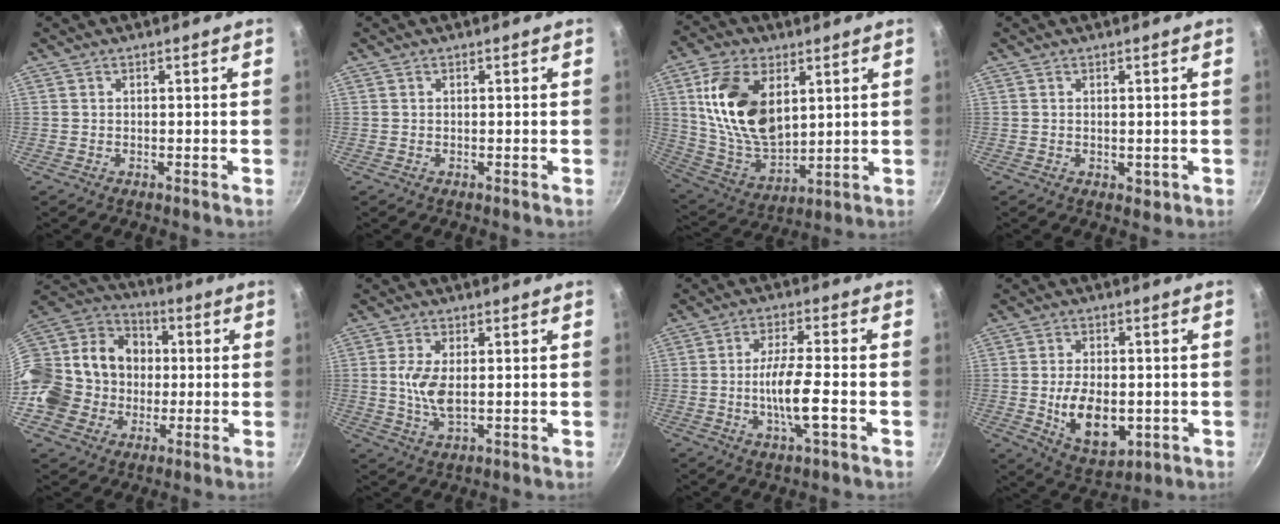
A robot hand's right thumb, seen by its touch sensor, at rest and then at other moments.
{"total": 0.0}
{"total": 18.6, "force": [5.2, 11.2, 13.8], "torque": [-0.229, -0.027, 0.110]}
{"total": 1.5, "force": [-0.1, 1.0, 1.2], "torque": [-0.013, -0.004, 0.000]}
{"total": 25.1, "force": [-1.9, 22.0, 12.1], "torque": [-0.243, 0.052, -0.028]}
{"total": 6.1, "force": [0.5, 2.8, 5.4], "torque": [-0.111, -0.005, 0.012]}
{"total": 8.6, "force": [-2.2, 1.7, 8.1], "torque": [-0.152, 0.013, -0.046]}
{"total": 12.0, "force": [-1.7, 7.2, 9.4], "torque": [-0.135, -0.007, -0.013]}